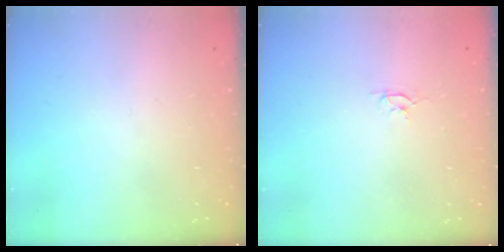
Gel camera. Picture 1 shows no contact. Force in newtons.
{"total": 2.6, "press": 2.6, "slide": 0.3}